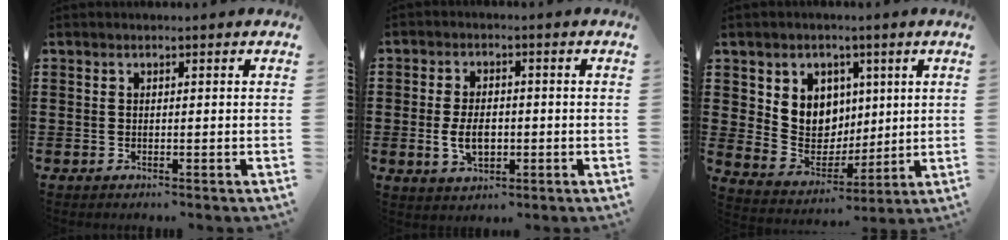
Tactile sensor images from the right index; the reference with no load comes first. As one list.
[{"total": 5.1, "force": [-0.8, 3.2, 3.9], "torque": [-0.079, -0.002, -0.019]}, {"total": 7.1, "force": [2.4, 6.7, 0.8], "torque": [-0.042, -0.018, 0.047]}]